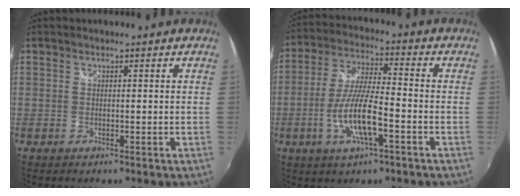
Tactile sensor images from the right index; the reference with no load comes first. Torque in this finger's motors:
{"motor_torque": [0.42, -0.17, 0.36, 0.20]}